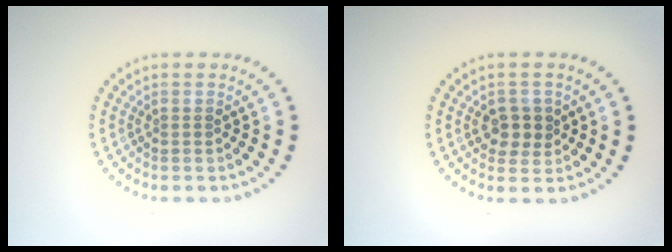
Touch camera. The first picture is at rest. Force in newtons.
{"total": 2.3, "press": 2.3, "slide": 0.6}